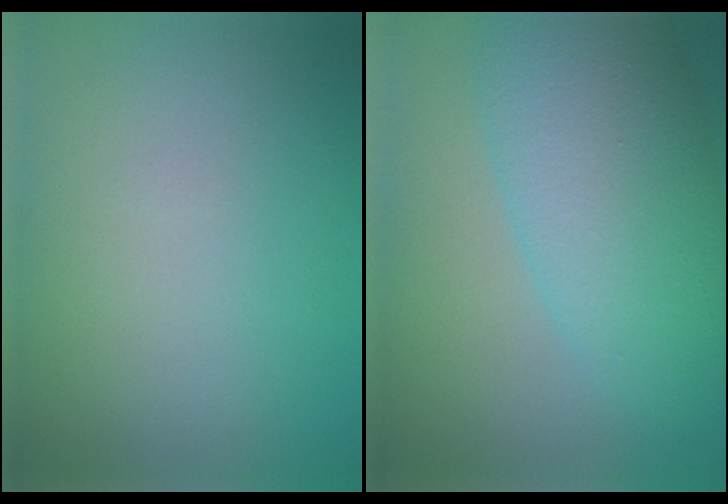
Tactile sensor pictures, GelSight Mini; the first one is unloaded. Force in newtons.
{"total": 8.6, "press": 8.6, "slide": 0.3}